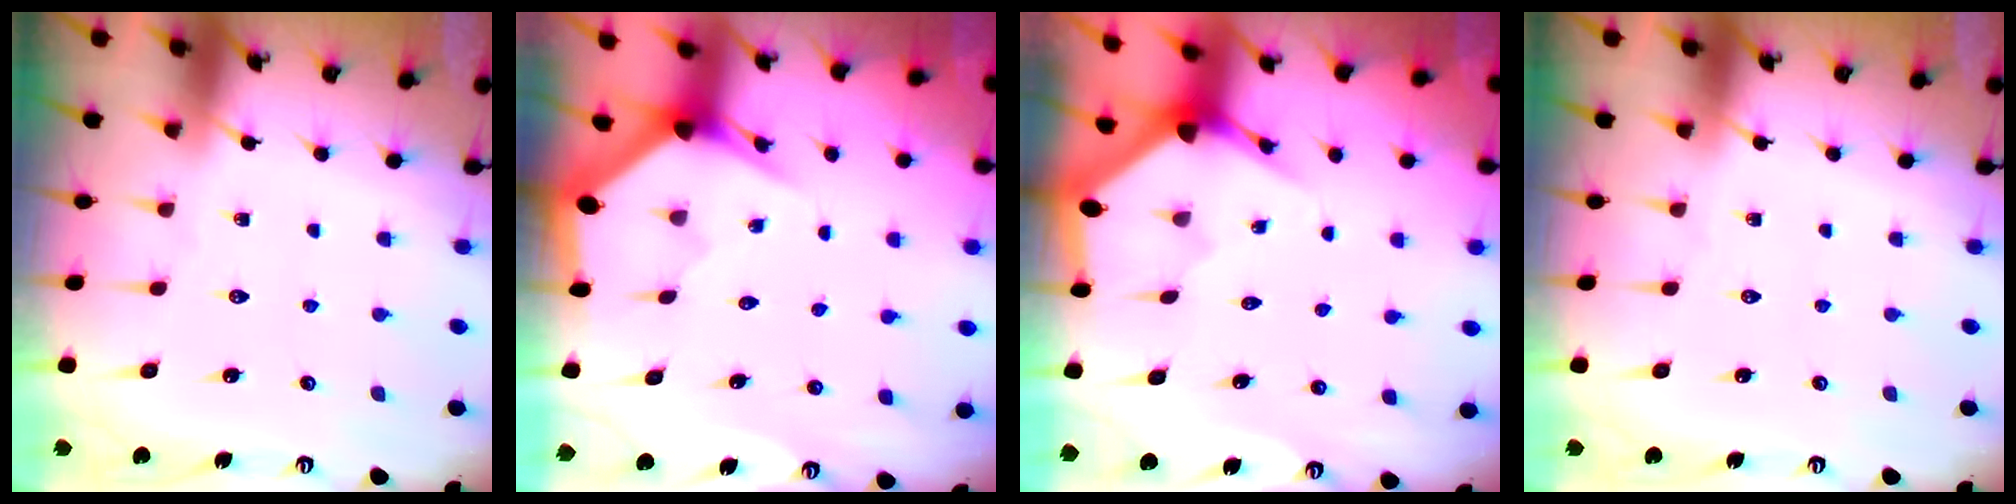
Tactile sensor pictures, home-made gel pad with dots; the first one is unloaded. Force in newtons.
{"total": 3.0, "press": 3.0, "slide": 0.1}
{"total": 3.0, "press": 3.0, "slide": 0.2}
{"total": 0.0}